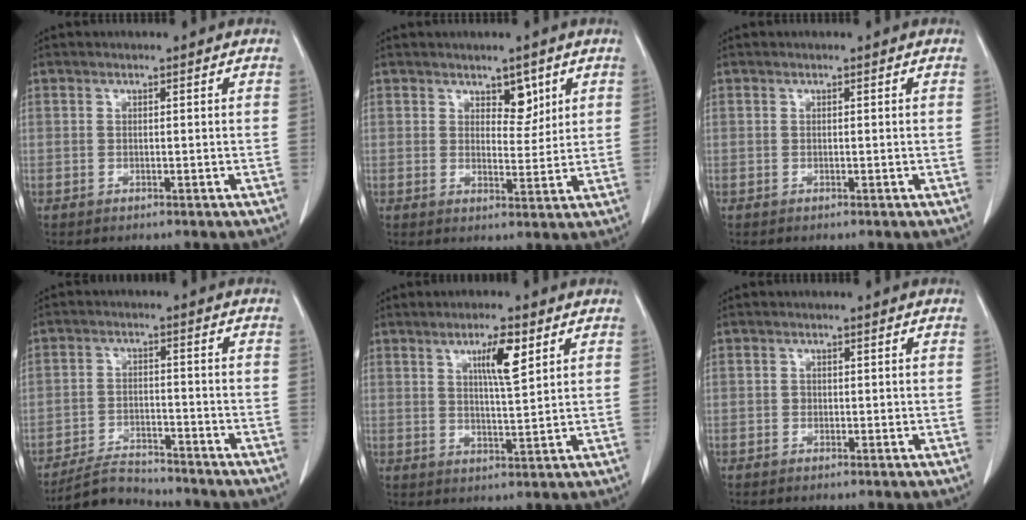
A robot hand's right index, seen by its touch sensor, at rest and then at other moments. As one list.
[{"total": 3.9, "force": [2.4, 2.0, 2.3], "torque": [-0.025, -0.004, 0.037]}, {"total": 0.0}, {"total": 5.9, "force": [-5.7, 1.3, 0.7], "torque": [-0.016, -0.011, -0.100]}, {"total": 6.0, "force": [2.9, 0.6, 5.2], "torque": [-0.088, -0.001, 0.048]}, {"total": 0.7, "force": [-0.2, 0.6, 0.3], "torque": [-0.001, 0.004, -0.006]}]